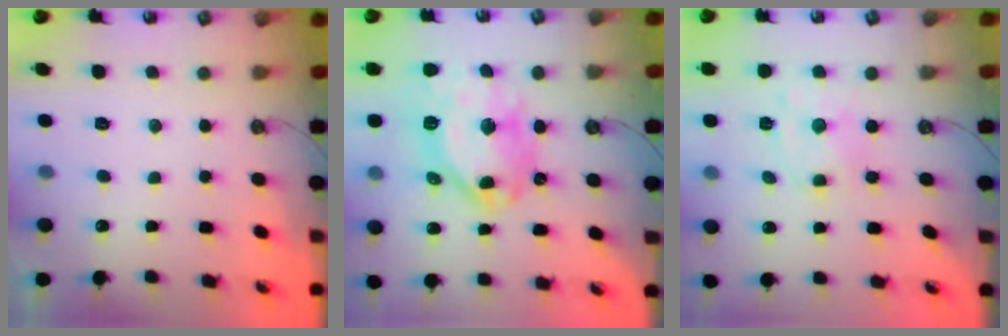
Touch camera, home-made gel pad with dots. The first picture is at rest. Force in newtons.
{"total": 16.6, "press": 16.5, "slide": 2.0}
{"total": 2.8, "press": 2.7, "slide": 0.7}